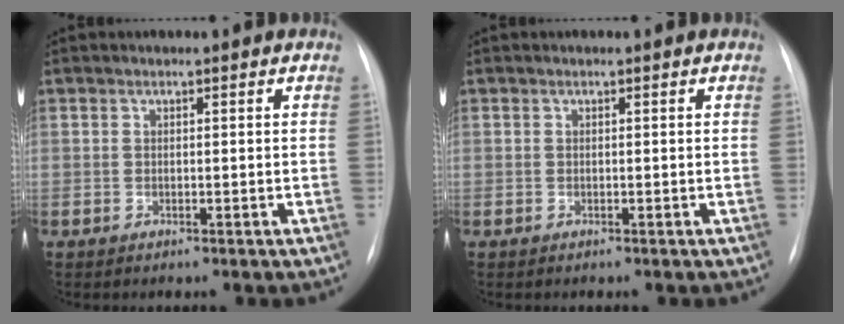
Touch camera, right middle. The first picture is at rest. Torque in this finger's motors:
{"motor_torque": [0.15, -0.13, -0.01, 0.00]}